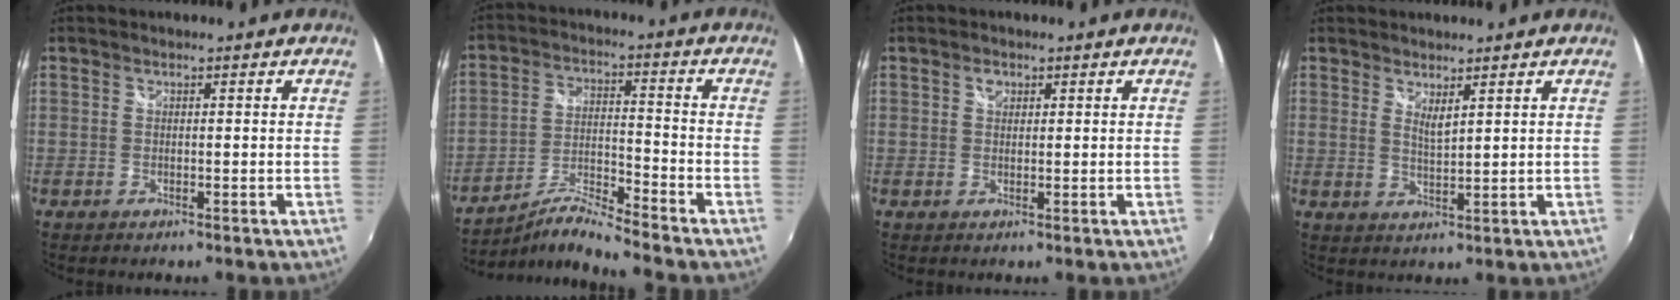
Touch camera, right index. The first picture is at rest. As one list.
[{"total": 8.4, "force": [-7.7, -1.7, 2.9], "torque": [-0.069, 0.010, -0.148]}, {"total": 1.5, "force": [0.7, 1.1, 0.7], "torque": [-0.010, 0.005, 0.010]}, {"total": 2.8, "force": [2.0, 0.5, 1.9], "torque": [-0.034, -0.006, 0.032]}]